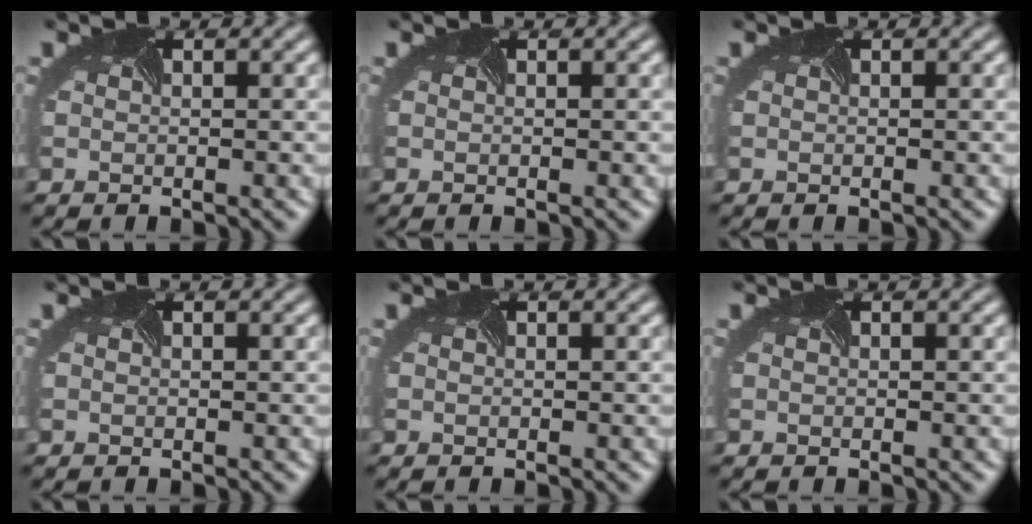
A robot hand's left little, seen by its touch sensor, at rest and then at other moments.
{"total": 0.0}
{"total": 0.0}
{"total": 0.0}
{"total": 0.0}
{"total": 0.0}